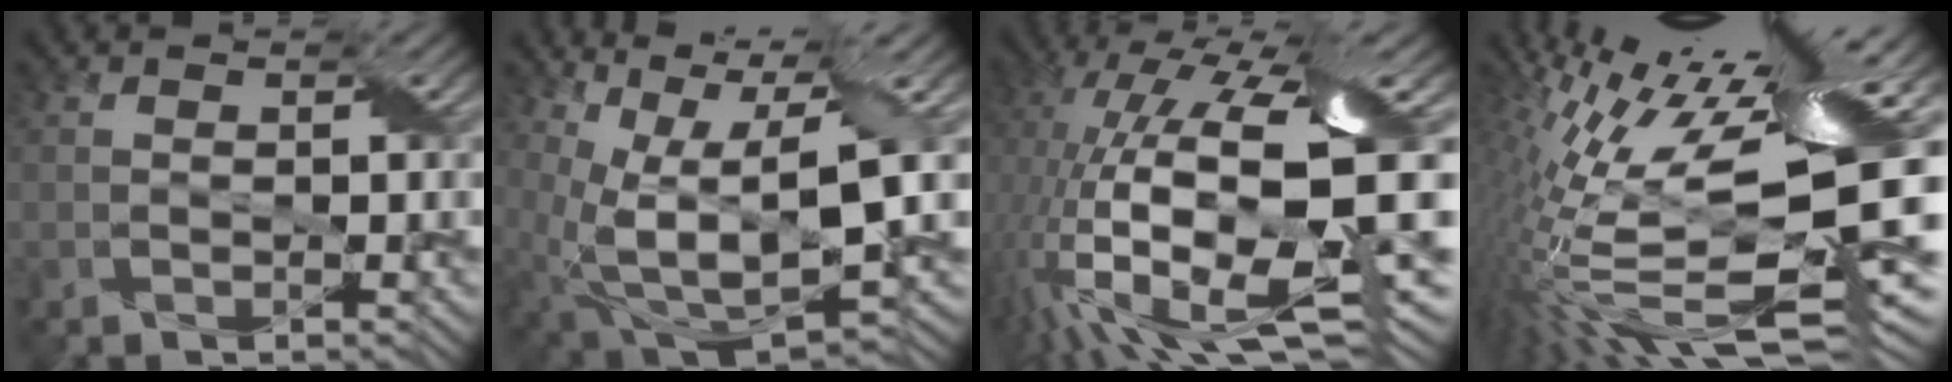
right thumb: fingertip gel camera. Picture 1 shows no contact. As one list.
[{"total": 14.9, "force": [3.5, 7.0, 12.7], "torque": [-0.239, -0.004, 0.086]}, {"total": 18.1, "force": [-0.7, 7.0, 16.7], "torque": [-0.332, -0.002, -0.012]}, {"total": 17.1, "force": [2.8, 5.1, 16.1], "torque": [-0.326, -0.005, 0.060]}]